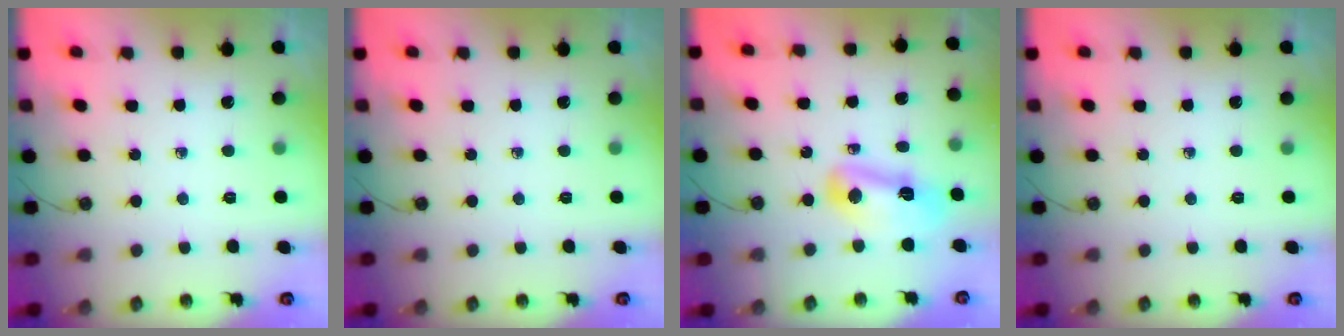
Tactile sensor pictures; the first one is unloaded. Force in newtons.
{"total": 0.0}
{"total": 10.2, "press": 10.2, "slide": 0.5}
{"total": 0.0}